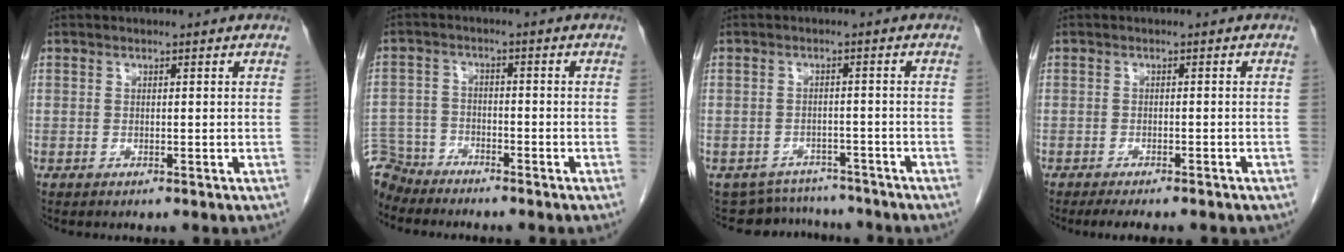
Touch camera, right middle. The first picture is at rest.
{"total": 7.1, "force": [-6.7, 2.4, 0.1], "torque": [-0.005, -0.001, -0.129]}
{"total": 6.5, "force": [-6.3, 1.7, -0.9], "torque": [0.012, 0.018, -0.083]}
{"total": 7.9, "force": [-6.6, 1.9, 3.9], "torque": [-0.047, -0.006, -0.082]}